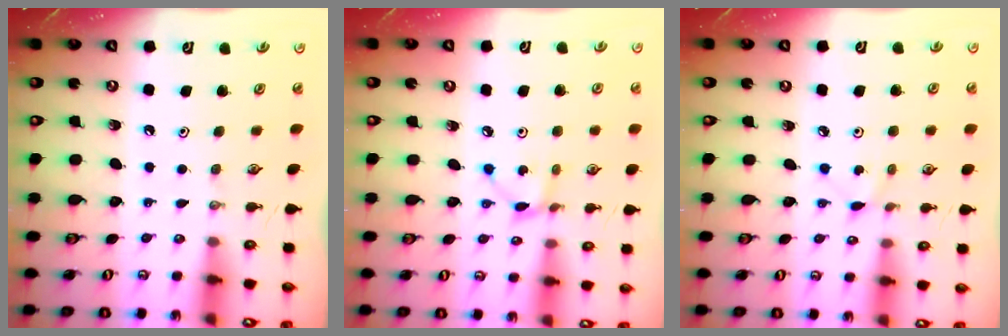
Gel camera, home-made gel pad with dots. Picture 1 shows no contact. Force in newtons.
{"total": 3.9, "press": 3.9, "slide": 0.2}
{"total": 2.6, "press": 2.5, "slide": 0.3}